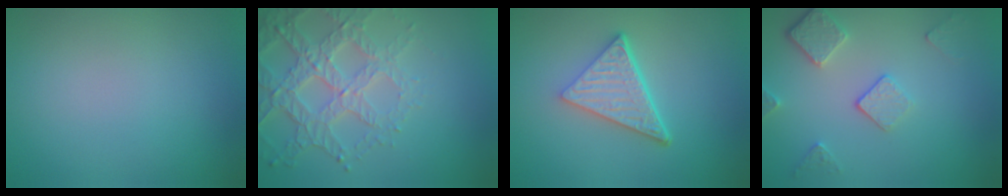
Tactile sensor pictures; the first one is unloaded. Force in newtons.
{"total": 5.5, "press": 4.5, "slide": 3.2}
{"total": 5.2, "press": 3.6, "slide": 3.7}
{"total": 3.5, "press": 2.8, "slide": 2.2}